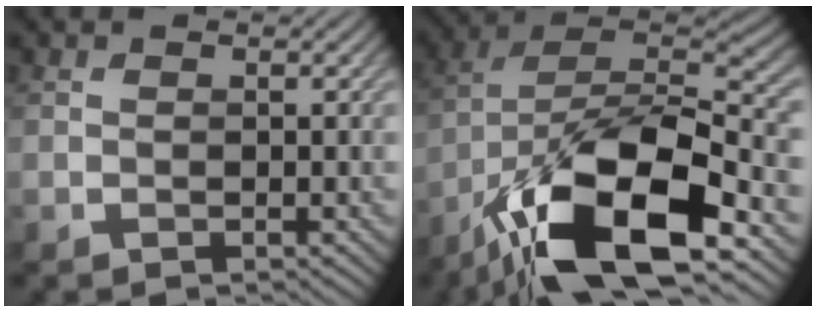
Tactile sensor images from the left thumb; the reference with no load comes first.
{"total": 17.1, "force": [-9.1, 7.0, 12.6], "torque": [-0.220, -0.015, -0.176]}